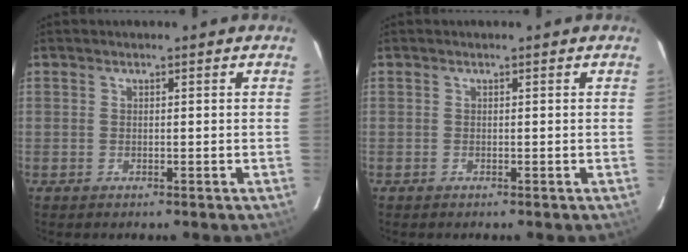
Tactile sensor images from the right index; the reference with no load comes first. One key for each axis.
{"total": 0.0}